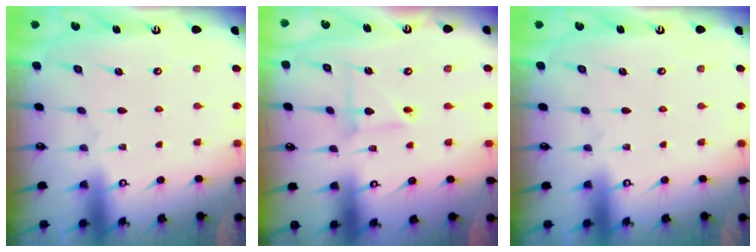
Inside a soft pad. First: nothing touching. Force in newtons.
{"total": 3.9, "press": 3.9, "slide": 0.4}
{"total": 0.0}